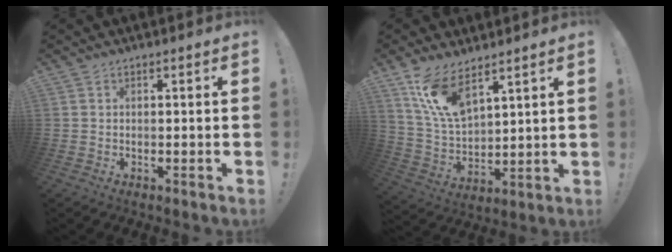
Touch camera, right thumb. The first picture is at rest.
{"total": 13.1, "force": [9.1, 5.4, 7.6], "torque": [-0.170, -0.045, 0.175]}